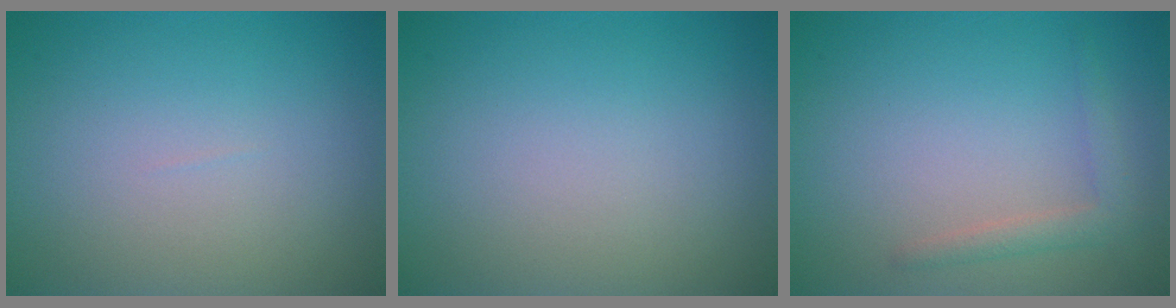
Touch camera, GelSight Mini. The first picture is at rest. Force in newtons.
{"total": 0.0}
{"total": 1.8, "press": 1.8, "slide": 0.2}